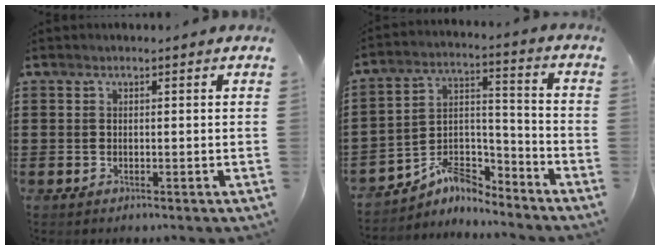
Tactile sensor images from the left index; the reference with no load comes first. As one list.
[{"total": 8.0, "force": [-7.1, 2.8, 2.3], "torque": [-0.046, 0.019, -0.139]}]